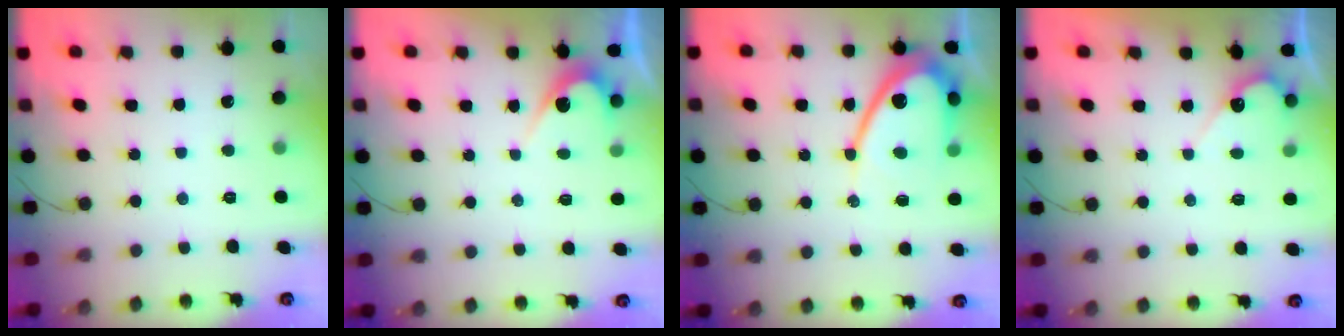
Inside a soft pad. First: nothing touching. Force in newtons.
{"total": 4.2, "press": 4.1, "slide": 0.2}
{"total": 12.5, "press": 12.4, "slide": 1.1}
{"total": 4.9, "press": 4.9, "slide": 0.3}